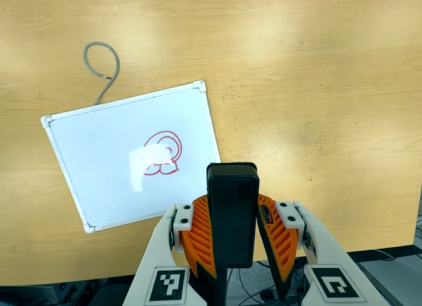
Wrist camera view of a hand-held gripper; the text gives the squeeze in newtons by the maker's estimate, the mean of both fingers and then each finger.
{"total": 8.0, "left": 6.7, "right": 9.2}